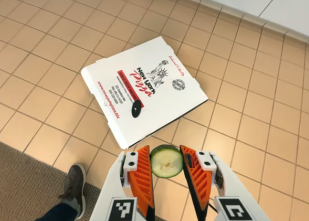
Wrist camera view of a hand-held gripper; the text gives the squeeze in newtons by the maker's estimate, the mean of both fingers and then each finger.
{"total": 7.4, "left": 7.1, "right": 7.8}